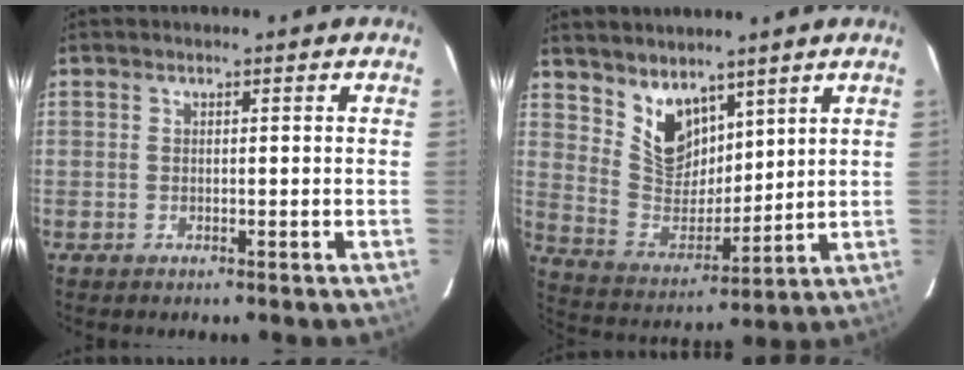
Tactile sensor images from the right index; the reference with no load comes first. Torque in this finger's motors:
{"motor_torque": [0.02, 0.35, 0.09, 0.05]}